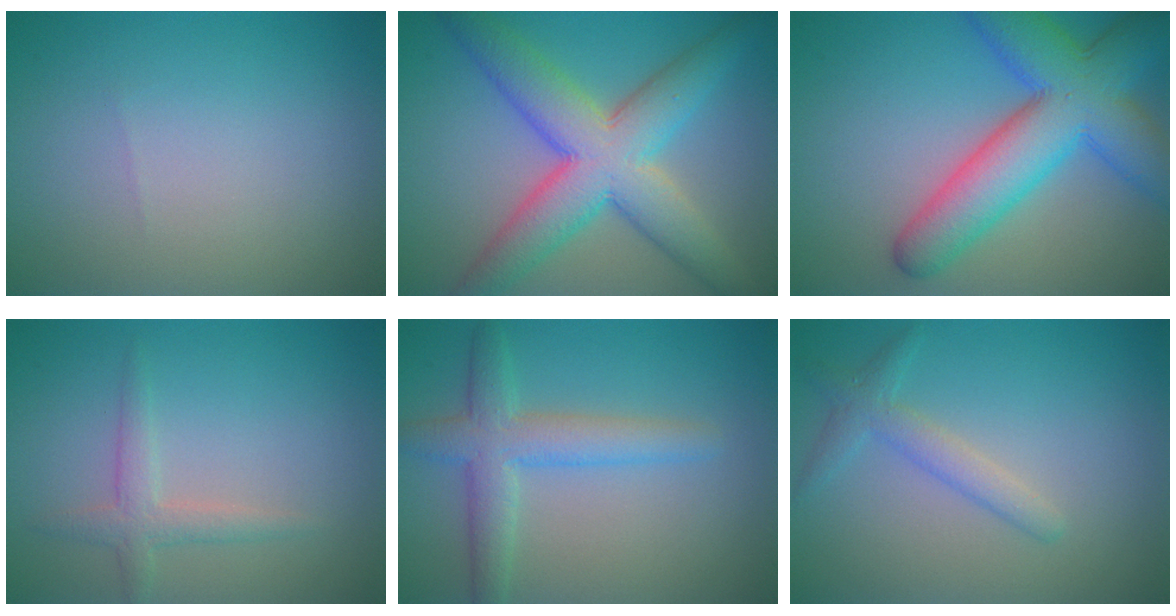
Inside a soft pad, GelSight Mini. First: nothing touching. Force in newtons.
{"total": 9.1, "press": 9.1, "slide": 0.2}
{"total": 9.9, "press": 9.9, "slide": 0.3}
{"total": 2.0, "press": 2.0, "slide": 0.1}
{"total": 4.2, "press": 4.2, "slide": 0.2}
{"total": 2.3, "press": 2.3, "slide": 0.1}